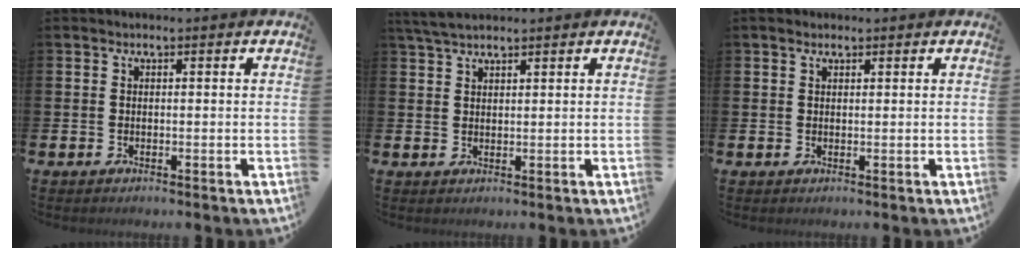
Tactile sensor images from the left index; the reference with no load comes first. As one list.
[{"total": 3.2, "force": [2.8, 0.7, 1.3], "torque": [-0.027, -0.004, 0.053]}, {"total": 1.2, "force": [1.0, 0.5, 0.2], "torque": [0.015, -0.003, 0.015]}]